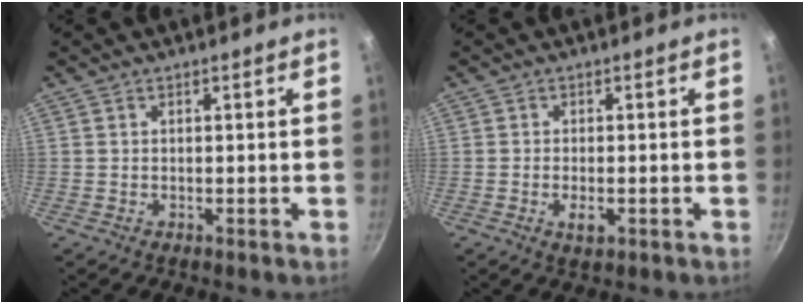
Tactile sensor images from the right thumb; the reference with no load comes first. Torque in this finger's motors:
{"motor_torque": [-0.31, 0.11, 0.47, -0.08, -0.03]}